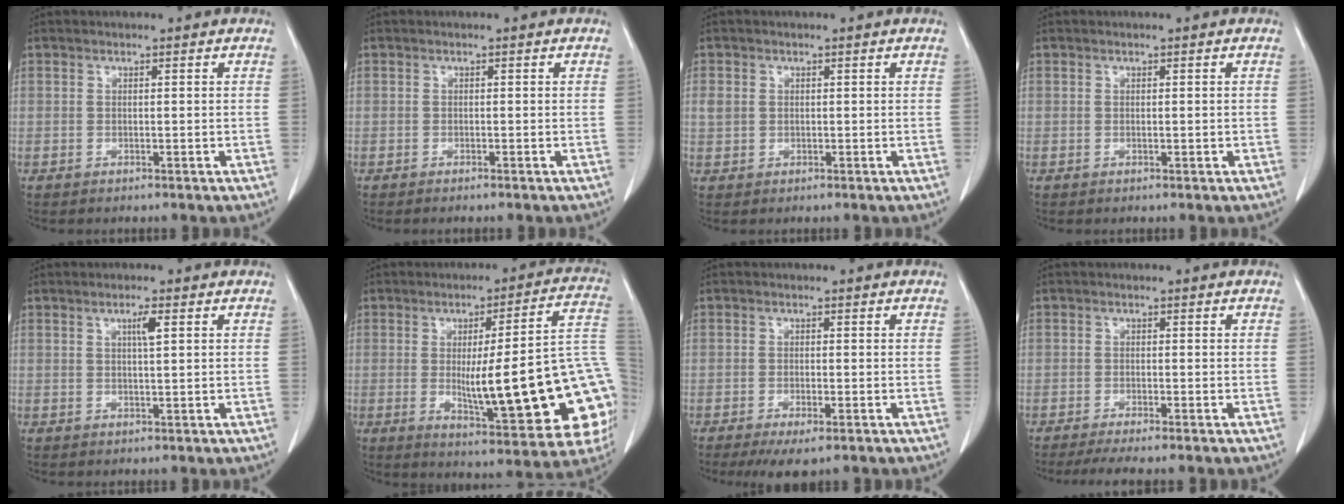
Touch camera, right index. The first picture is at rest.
{"total": 0.7, "force": [-0.6, 0.0, 0.4], "torque": [-0.010, -0.002, -0.009]}
{"total": 2.0, "force": [0.4, 1.7, 1.0], "torque": [-0.024, 0.010, 0.010]}
{"total": 0.7, "force": [-0.1, 0.2, 0.6], "torque": [-0.011, -0.002, 0.001]}
{"total": 2.1, "force": [0.8, 0.0, 2.0], "torque": [-0.036, 0.000, 0.013]}
{"total": 24.5, "force": [-3.5, 3.5, 24.0], "torque": [-0.234, 0.012, -0.038]}
{"total": 4.5, "force": [-2.8, 1.1, 3.3], "torque": [-0.054, -0.010, -0.040]}
{"total": 4.9, "force": [-4.1, 0.0, 2.8], "torque": [-0.039, -0.009, -0.064]}